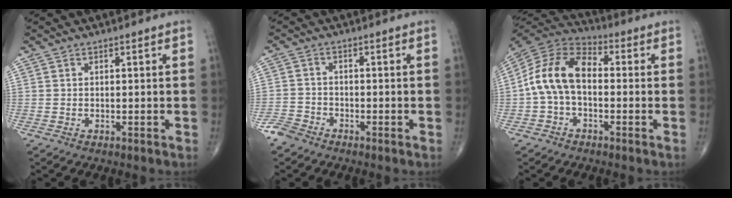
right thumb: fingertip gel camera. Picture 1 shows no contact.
{"total": 3.2, "force": [-2.7, 1.7, 0.5], "torque": [-0.008, 0.004, -0.061]}
{"total": 12.5, "force": [-0.7, 7.9, 9.7], "torque": [-0.178, 0.035, -0.027]}